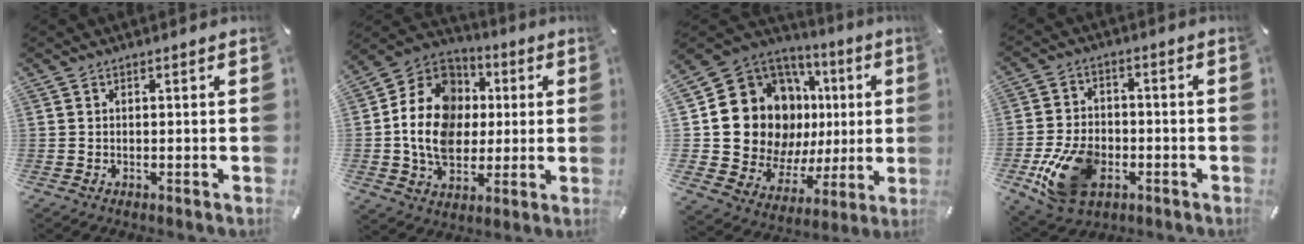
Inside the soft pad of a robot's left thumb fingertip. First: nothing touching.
{"total": 17.0, "force": [0.4, 14.2, 9.5], "torque": [-0.203, 0.015, 0.011]}
{"total": 20.4, "force": [4.5, 16.5, 11.3], "torque": [-0.199, -0.048, 0.108]}
{"total": 14.2, "force": [-4.8, 9.7, 9.2], "torque": [-0.193, 0.013, -0.085]}